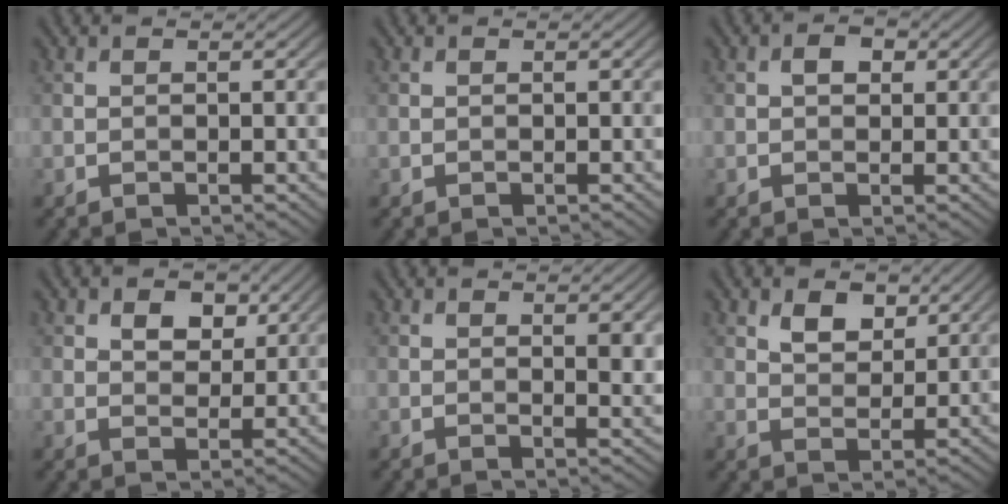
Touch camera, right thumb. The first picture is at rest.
{"total": 0.0}
{"total": 2.0, "force": [0.5, 1.4, 1.2], "torque": [-0.021, 0.003, 0.003]}
{"total": 4.3, "force": [2.1, 2.8, 2.6], "torque": [-0.042, -0.004, 0.031]}
{"total": 2.5, "force": [0.8, 0.8, 2.2], "torque": [-0.035, -0.007, 0.016]}
{"total": 3.8, "force": [2.3, 2.3, 2.1], "torque": [-0.043, -0.004, 0.041]}